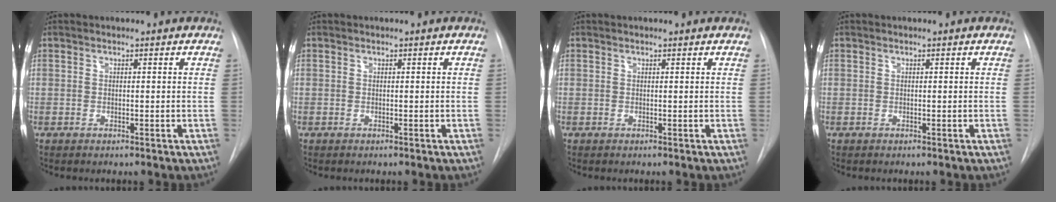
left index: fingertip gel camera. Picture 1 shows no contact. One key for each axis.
{"total": 0.0}
{"total": 1.0, "fx": 1.0, "fy": 0.2, "fz": 0.2, "tx": -0.010, "ty": 0.009, "tz": 0.011}
{"total": 0.0}